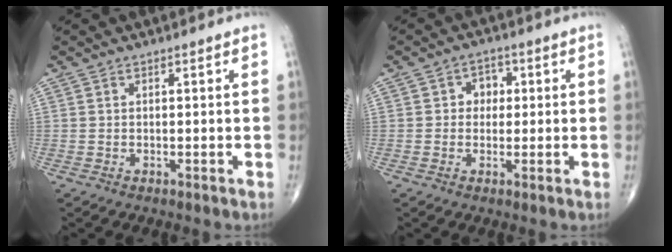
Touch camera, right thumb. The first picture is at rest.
{"total": 3.8, "force": [0.5, 3.2, 2.0], "torque": [0.001, 0.008, -0.001]}